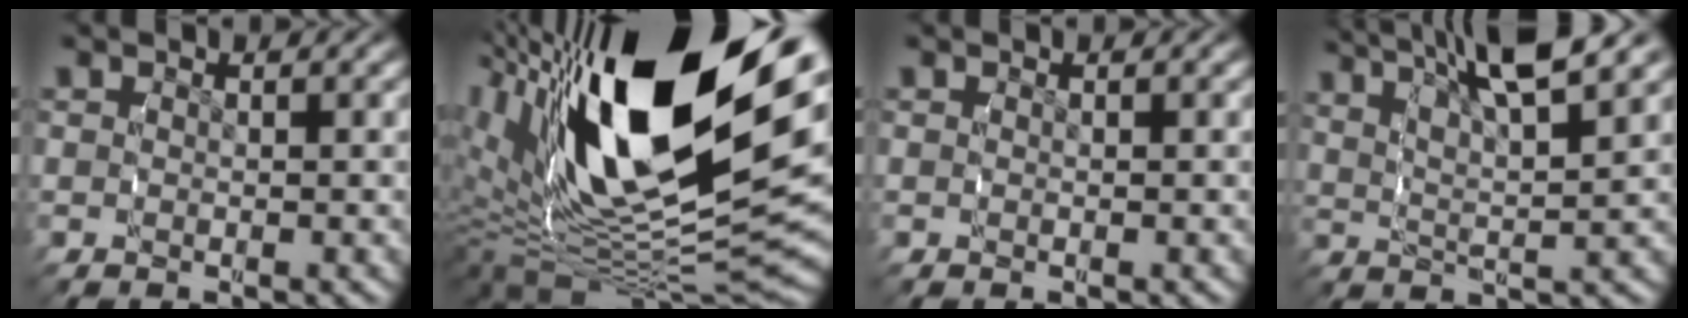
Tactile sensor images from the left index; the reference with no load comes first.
{"total": 20.2, "force": [3.4, 10.2, 17.0], "torque": [-0.294, -0.001, 0.062]}
{"total": 0.0}
{"total": 7.5, "force": [4.6, 2.2, 5.5], "torque": [-0.088, 0.014, 0.067]}